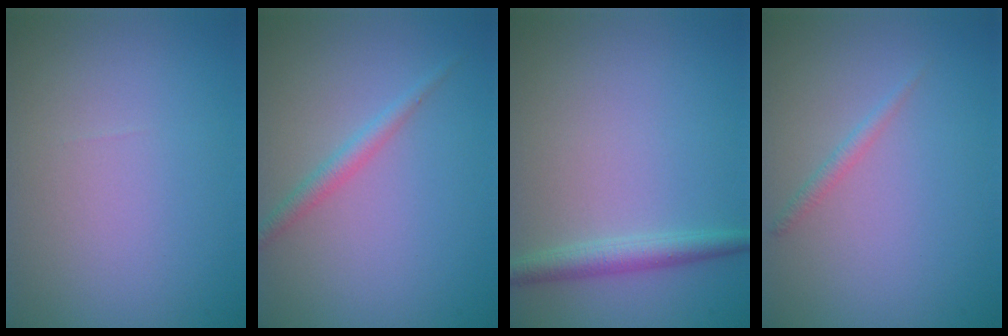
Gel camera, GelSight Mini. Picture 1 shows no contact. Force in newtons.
{"total": 1.5, "press": 1.5, "slide": 0.1}
{"total": 2.3, "press": 2.3, "slide": 0.1}
{"total": 0.9, "press": 0.9, "slide": 0.1}